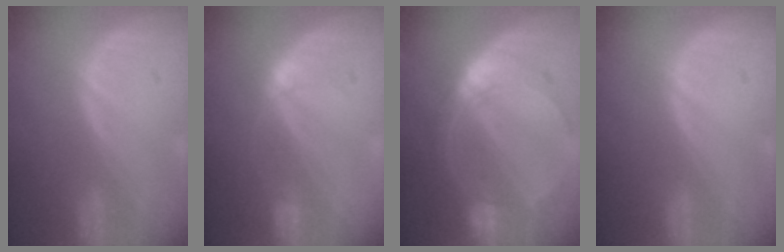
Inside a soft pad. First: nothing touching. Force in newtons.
{"total": 2.9, "press": 2.9, "slide": 0.1}
{"total": 8.7, "press": 8.7, "slide": 0.6}
{"total": 0.0}